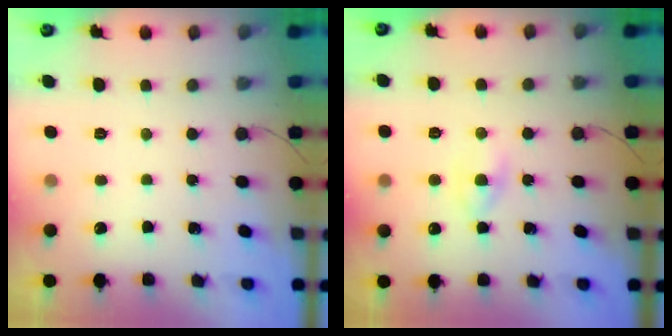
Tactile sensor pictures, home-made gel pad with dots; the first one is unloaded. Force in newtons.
{"total": 2.1, "press": 2.0, "slide": 0.7}